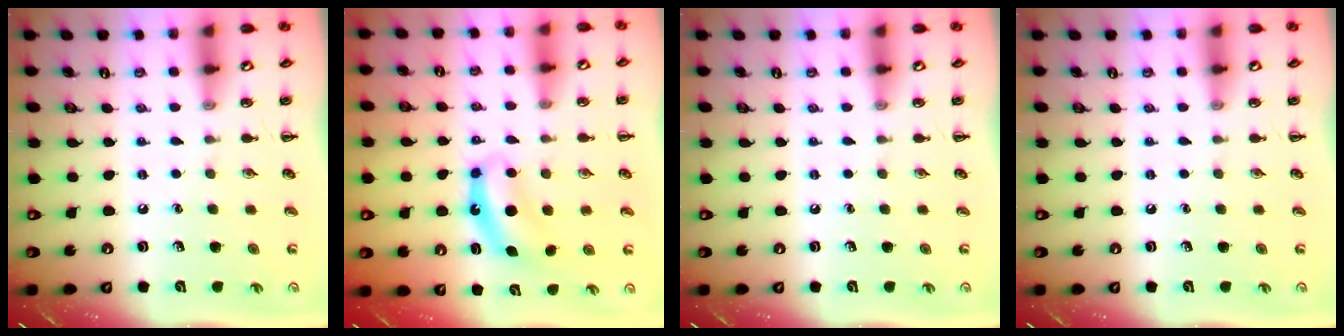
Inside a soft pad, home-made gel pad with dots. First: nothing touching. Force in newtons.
{"total": 7.1, "press": 7.0, "slide": 0.4}
{"total": 0.0}
{"total": 0.0}